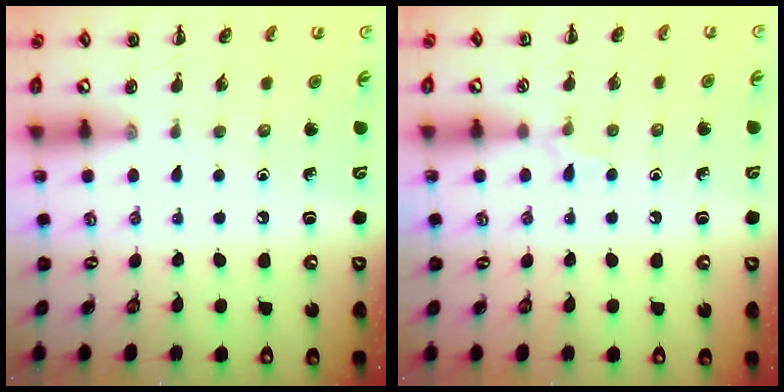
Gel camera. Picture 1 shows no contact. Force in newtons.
{"total": 4.9, "press": 4.6, "slide": 1.6}